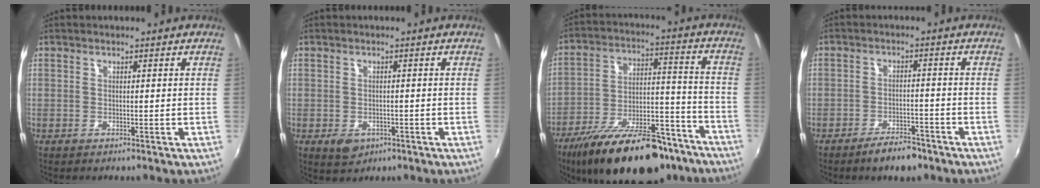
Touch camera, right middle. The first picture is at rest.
{"total": 3.7, "force": [-1.7, 2.7, 2.0], "torque": [-0.040, -0.007, -0.023]}
{"total": 25.7, "force": [-19.1, 9.7, 14.3], "torque": [-0.246, -0.006, -0.276]}
{"total": 5.5, "force": [-4.4, 1.9, 2.7], "torque": [-0.064, 0.003, -0.065]}